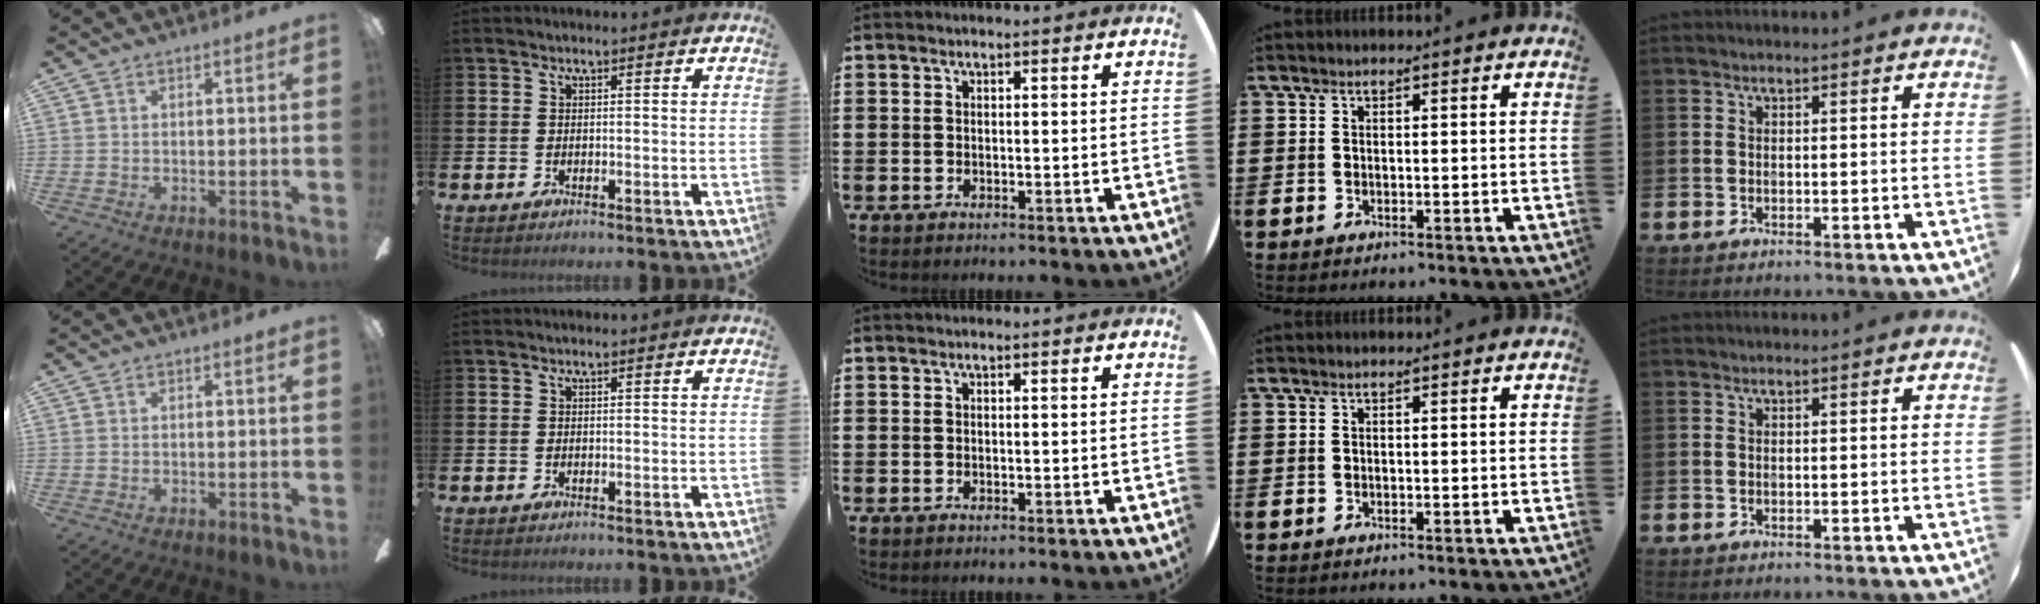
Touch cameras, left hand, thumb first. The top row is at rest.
{}